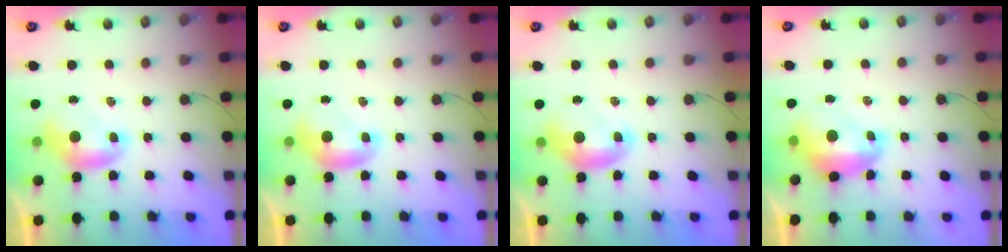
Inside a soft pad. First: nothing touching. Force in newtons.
{"total": 0.0}
{"total": 1.2, "press": 1.1, "slide": 0.6}
{"total": 2.6, "press": 2.5, "slide": 0.7}